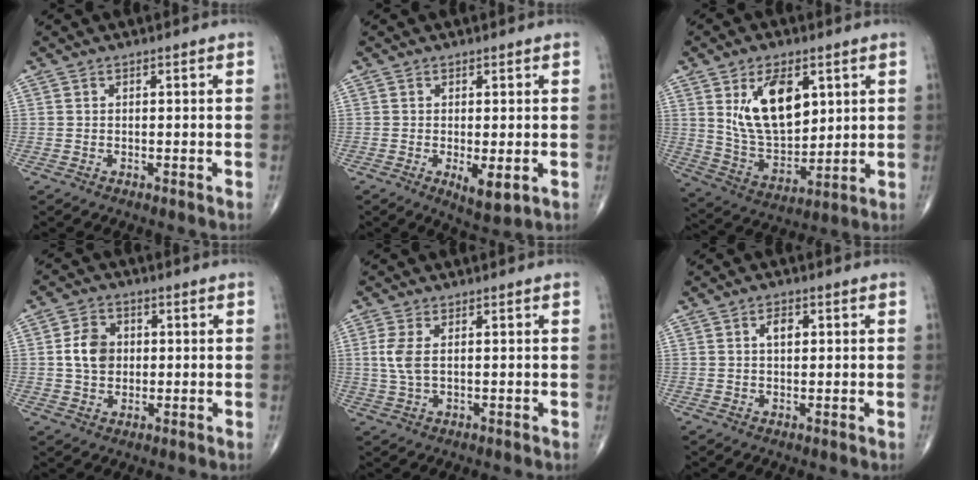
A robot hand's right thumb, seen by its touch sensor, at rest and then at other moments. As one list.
[{"total": 4.5, "force": [-1.0, 1.6, 4.1], "torque": [-0.063, -0.015, -0.012]}, {"total": 14.9, "force": [5.2, 8.2, 11.3], "torque": [-0.173, -0.031, 0.112]}, {"total": 6.7, "force": [0.6, 5.3, 4.1], "torque": [-0.058, 0.003, 0.007]}, {"total": 4.2, "force": [0.8, 2.0, 3.7], "torque": [-0.098, 0.002, 0.021]}, {"total": 3.0, "force": [0.9, 1.7, 2.3], "torque": [-0.033, 0.000, 0.014]}]